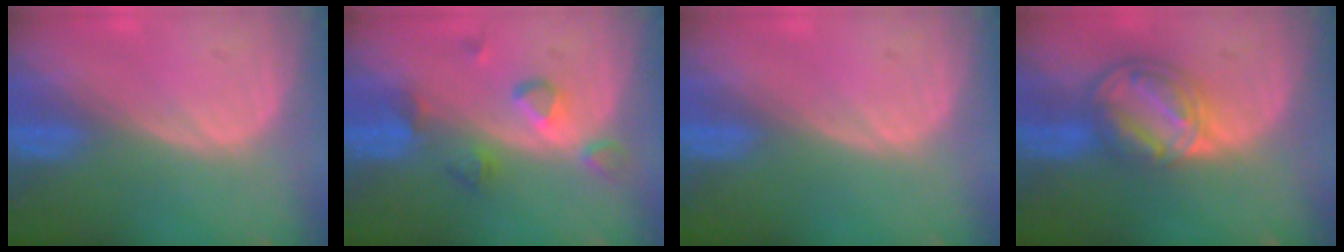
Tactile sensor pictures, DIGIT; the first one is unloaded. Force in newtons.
{"total": 4.8, "press": 4.8, "slide": 0.7}
{"total": 0.0}
{"total": 8.2, "press": 6.9, "slide": 4.4}